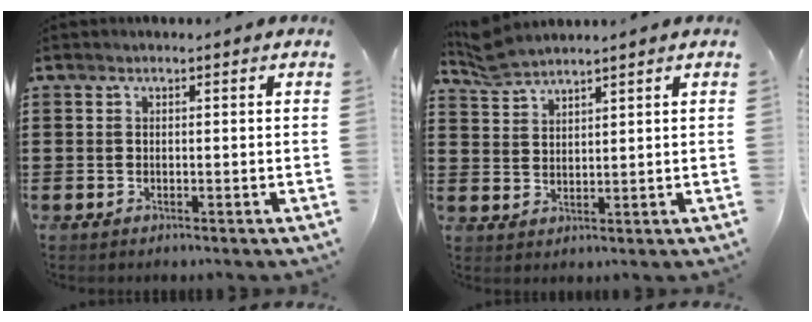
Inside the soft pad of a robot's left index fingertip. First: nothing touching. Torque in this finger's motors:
{"motor_torque": [0.61, -0.38, 0.06, 0.05]}